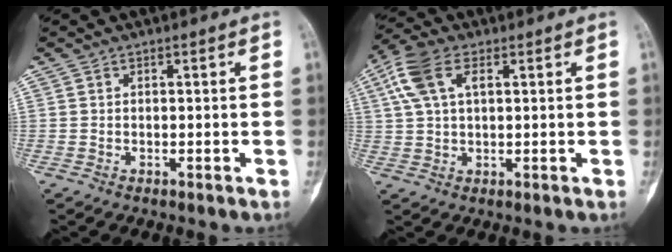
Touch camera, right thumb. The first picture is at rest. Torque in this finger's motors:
{"motor_torque": [-1.07, 1.36, 0.45, -0.29, 0.33]}